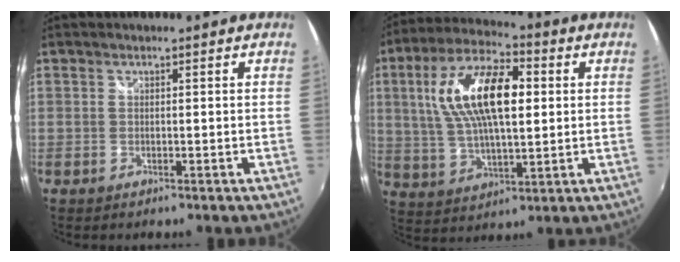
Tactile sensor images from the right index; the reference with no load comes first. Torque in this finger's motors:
{"motor_torque": [0.90, -0.13, 1.06, 0.21]}